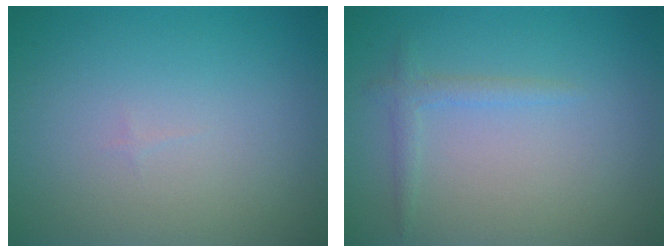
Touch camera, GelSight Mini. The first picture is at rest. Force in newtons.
{"total": 1.3, "press": 1.3, "slide": 0.1}